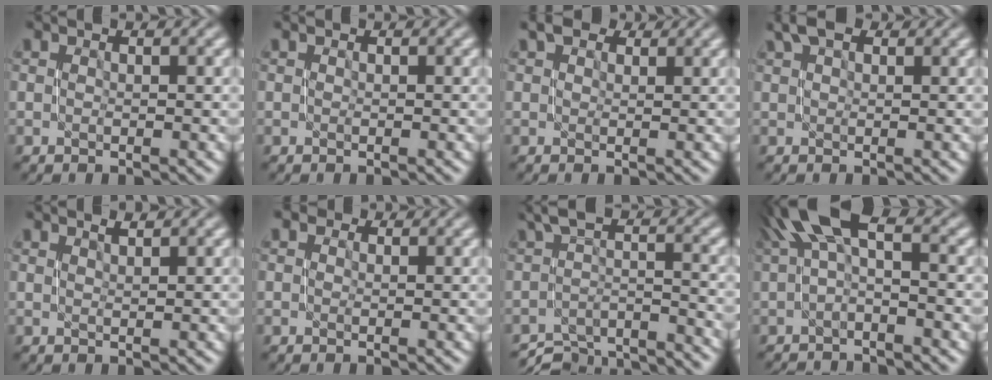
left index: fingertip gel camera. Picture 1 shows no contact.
{"total": 0.0}
{"total": 2.9, "force": [2.2, 1.4, 1.4], "torque": [-0.025, 0.008, 0.026]}
{"total": 2.8, "force": [2.2, 1.0, 1.5], "torque": [-0.026, 0.011, 0.038]}
{"total": 1.0, "force": [0.9, 0.1, 0.4], "torque": [-0.004, 0.001, 0.013]}
{"total": 0.6, "force": [0.4, 0.4, 0.0], "torque": [-0.001, 0.005, -0.004]}
{"total": 6.9, "force": [-6.0, 1.8, 2.9], "torque": [-0.035, -0.012, -0.093]}
{"total": 4.5, "force": [0.6, 1.0, 4.3], "torque": [-0.078, 0.019, 0.005]}